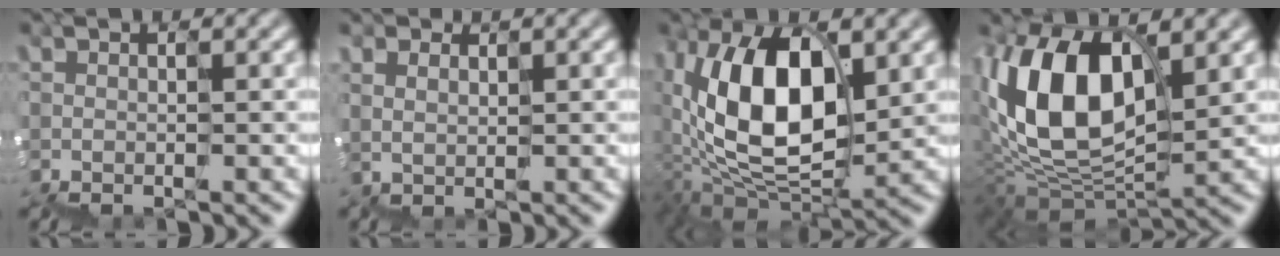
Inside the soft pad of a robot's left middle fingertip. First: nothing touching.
{"total": 1.3, "force": [0.6, -0.5, -1.1], "torque": [0.005, 0.010, 0.016]}
{"total": 9.8, "force": [2.5, 5.8, 7.5], "torque": [-0.147, 0.012, 0.044]}
{"total": 10.2, "force": [2.6, 6.0, 7.9], "torque": [-0.169, 0.021, 0.040]}